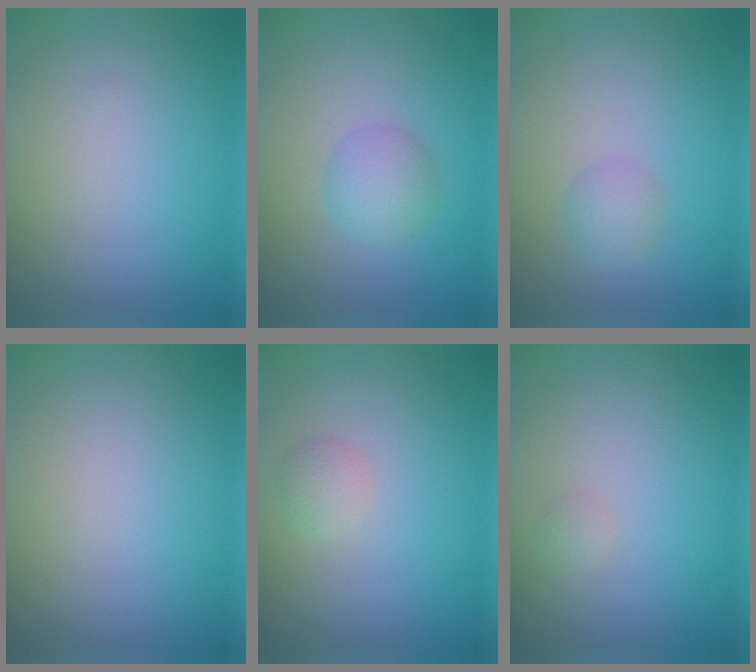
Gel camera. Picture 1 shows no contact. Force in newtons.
{"total": 2.5, "press": 2.5, "slide": 0.1}
{"total": 1.6, "press": 1.6, "slide": 0.1}
{"total": 0.0}
{"total": 1.3, "press": 1.3, "slide": 0.1}
{"total": 0.6, "press": 0.6, "slide": 0.0}